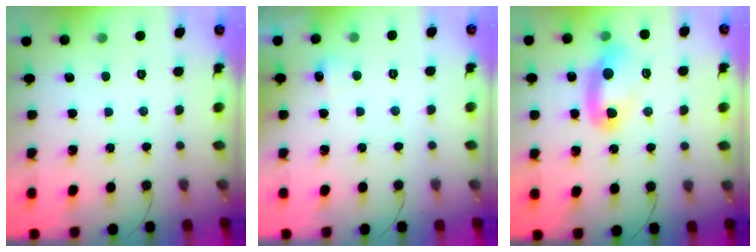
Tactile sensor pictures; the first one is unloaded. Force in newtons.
{"total": 3.7, "press": 3.3, "slide": 1.6}
{"total": 9.9, "press": 9.8, "slide": 1.0}